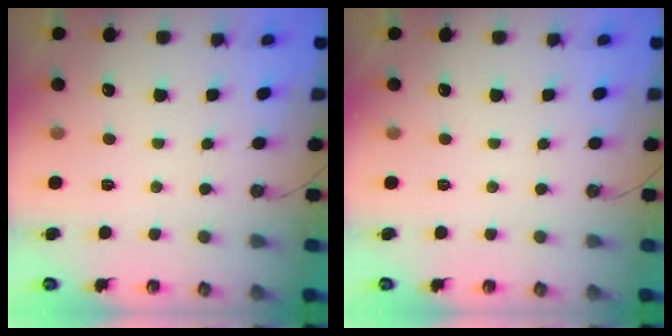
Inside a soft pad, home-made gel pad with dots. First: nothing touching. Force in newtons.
{"total": 0.0}